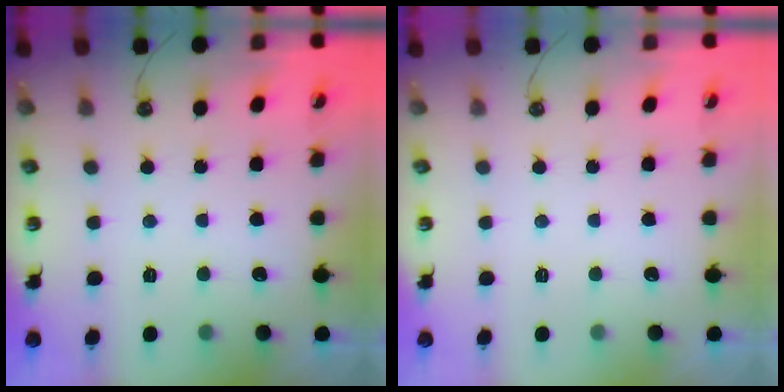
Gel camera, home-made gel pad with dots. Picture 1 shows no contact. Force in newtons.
{"total": 0.0}